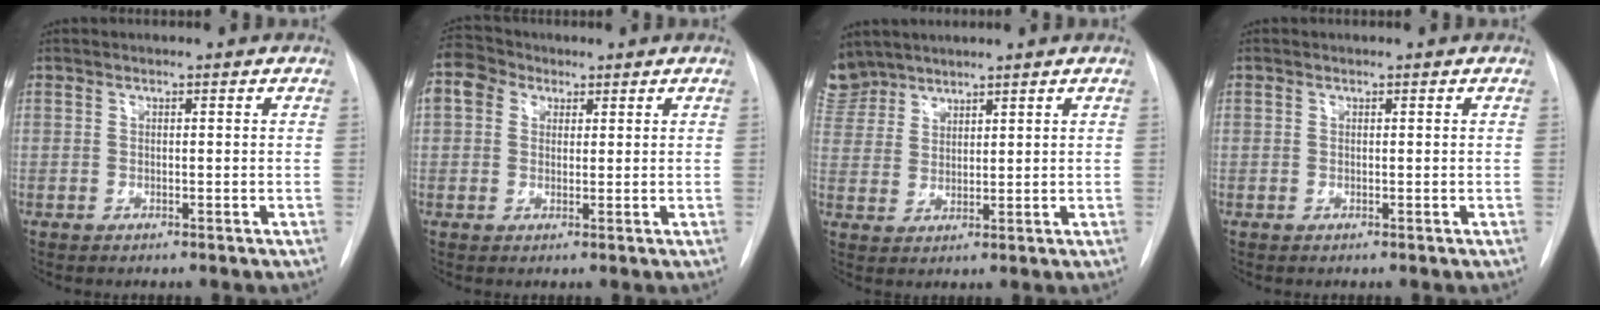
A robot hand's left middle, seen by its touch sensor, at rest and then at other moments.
{"total": 5.6, "force": [2.6, 4.4, 2.3], "torque": [-0.055, 0.026, 0.049]}
{"total": 7.2, "force": [6.4, 3.3, 0.0], "torque": [-0.005, 0.003, 0.136]}
{"total": 0.7, "force": [-0.1, -0.4, -0.6], "torque": [0.017, -0.005, -0.003]}